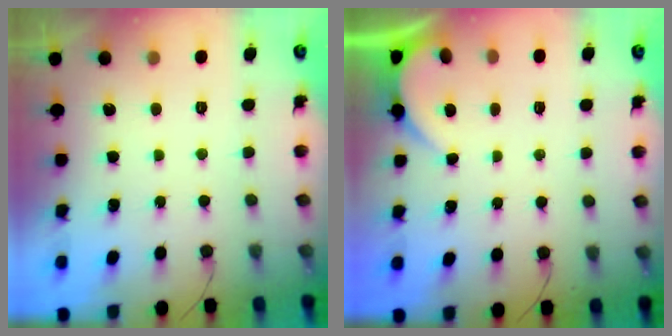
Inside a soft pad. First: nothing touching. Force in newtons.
{"total": 2.3, "press": 2.3, "slide": 0.2}